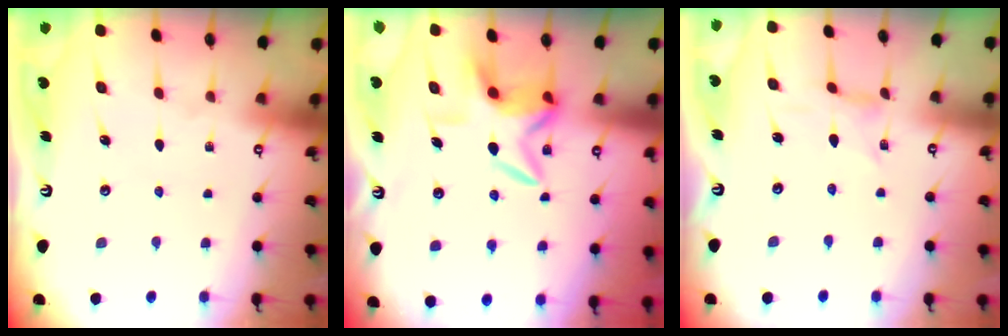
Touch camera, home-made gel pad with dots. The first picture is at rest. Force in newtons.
{"total": 6.4, "press": 6.4, "slide": 0.5}
{"total": 0.0}